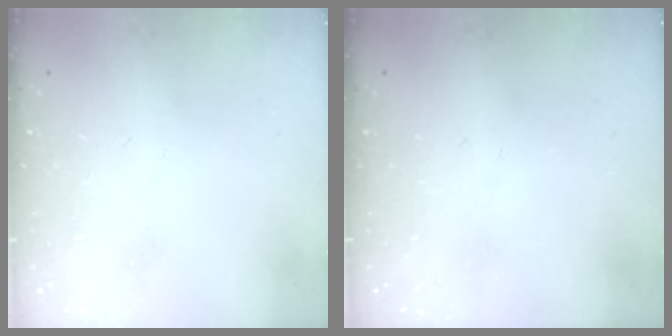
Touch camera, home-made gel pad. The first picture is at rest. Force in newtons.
{"total": 0.0}